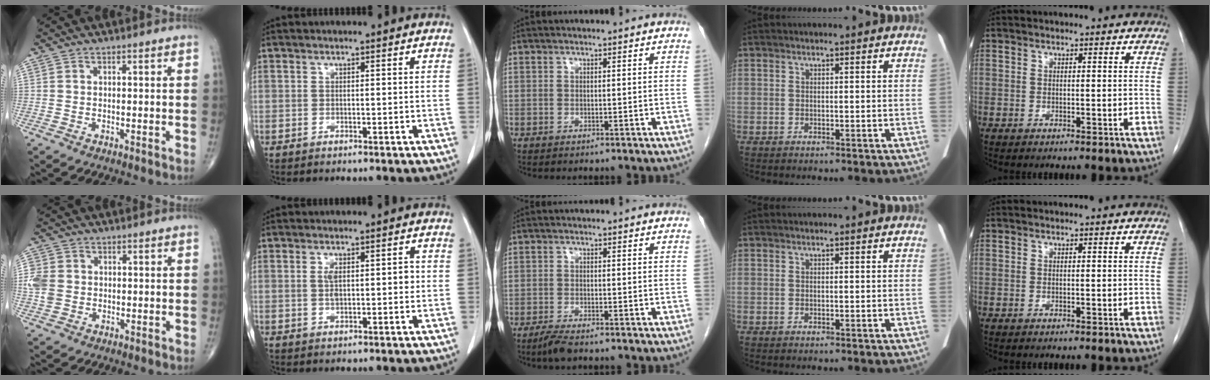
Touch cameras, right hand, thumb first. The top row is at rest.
{"thumb": {"total": 5.2, "force": [-0.2, 4.4, 2.8], "torque": [-0.057, 0.005, -0.005]}, "index": {"total": 3.5, "force": [0.2, 1.5, 3.1], "torque": [-0.056, 0.008, 0.007]}, "middle": {"total": 2.7, "force": [-2.1, 0.3, 1.6], "torque": [-0.039, -0.007, -0.041]}}